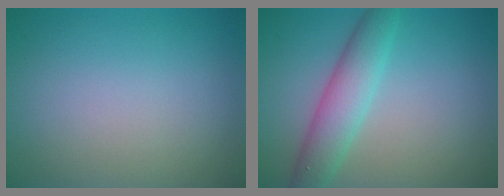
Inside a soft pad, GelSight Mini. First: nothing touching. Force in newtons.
{"total": 4.3, "press": 4.3, "slide": 0.2}